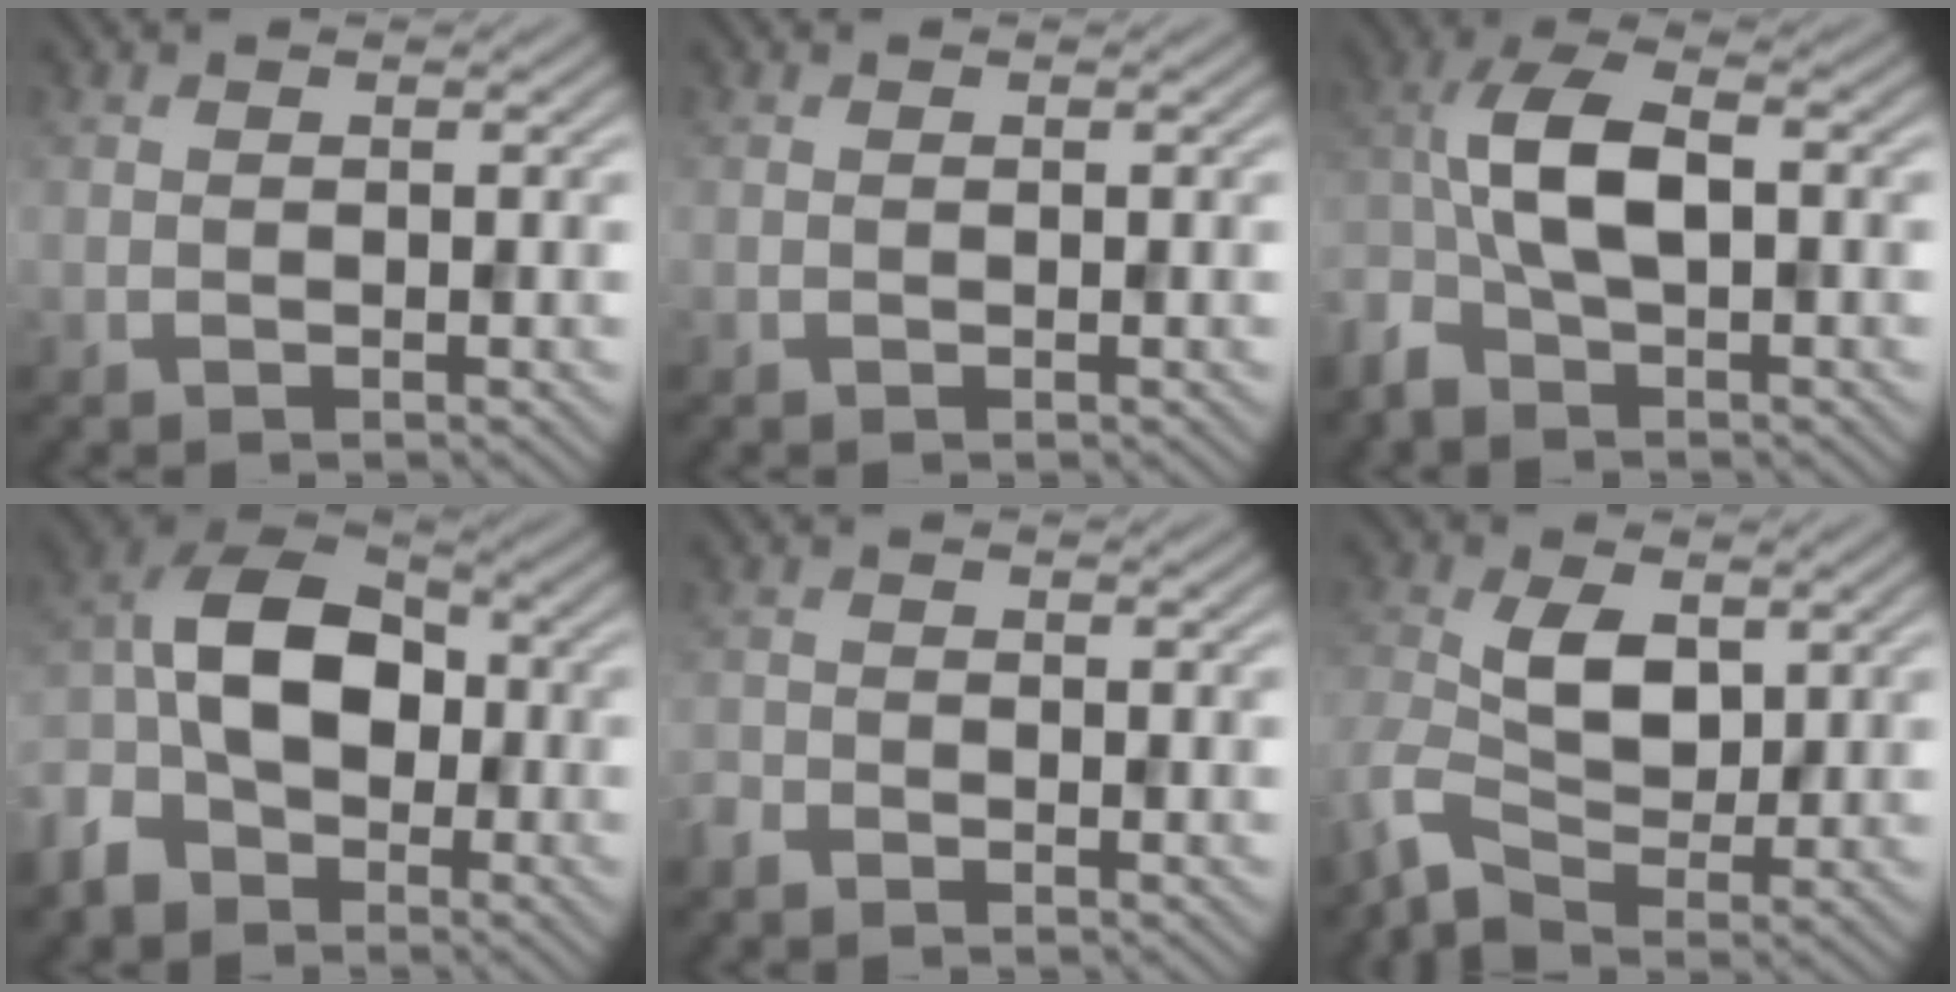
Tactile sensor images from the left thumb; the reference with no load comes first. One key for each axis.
{"total": 0.0}
{"total": 6.6, "fx": -2.2, "fy": 2.9, "fz": 5.5, "tx": -0.124, "ty": 0.014, "tz": -0.054}
{"total": 10.9, "fx": -4.0, "fy": 7.2, "fz": 7.1, "tx": -0.161, "ty": -0.005, "tz": -0.097}
{"total": 1.7, "fx": -1.5, "fy": 0.6, "fz": 0.3, "tx": -0.008, "ty": -0.004, "tz": -0.040}
{"total": 4.9, "fx": -0.8, "fy": 3.0, "fz": 3.9, "tx": -0.095, "ty": 0.005, "tz": -0.025}